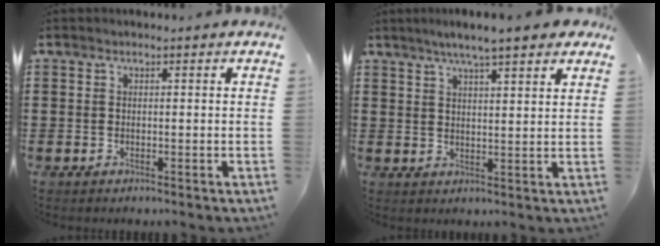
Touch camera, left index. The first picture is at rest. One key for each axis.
{"total": 5.4, "fx": 4.2, "fy": 0.5, "fz": 3.2, "tx": -0.073, "ty": -0.002, "tz": 0.074}